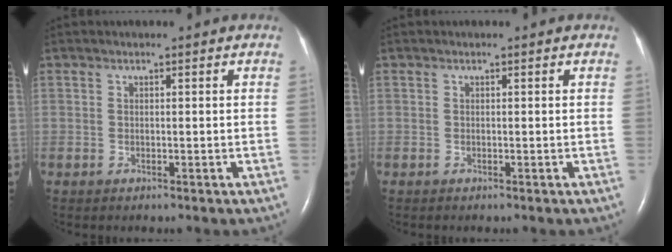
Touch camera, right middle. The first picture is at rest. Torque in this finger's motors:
{"motor_torque": [-0.01, 0.06, -0.01, 0.01]}